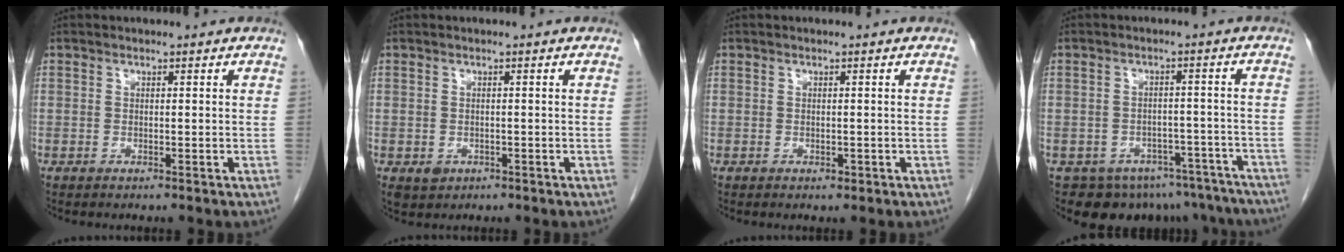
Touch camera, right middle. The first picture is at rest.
{"total": 2.2, "force": [-0.8, 1.8, 0.8], "torque": [-0.014, -0.001, -0.003]}
{"total": 0.6, "force": [-0.3, 0.4, 0.4], "torque": [-0.007, -0.001, -0.001]}
{"total": 14.6, "force": [-11.8, 7.9, 3.3], "torque": [-0.035, 0.026, -0.127]}